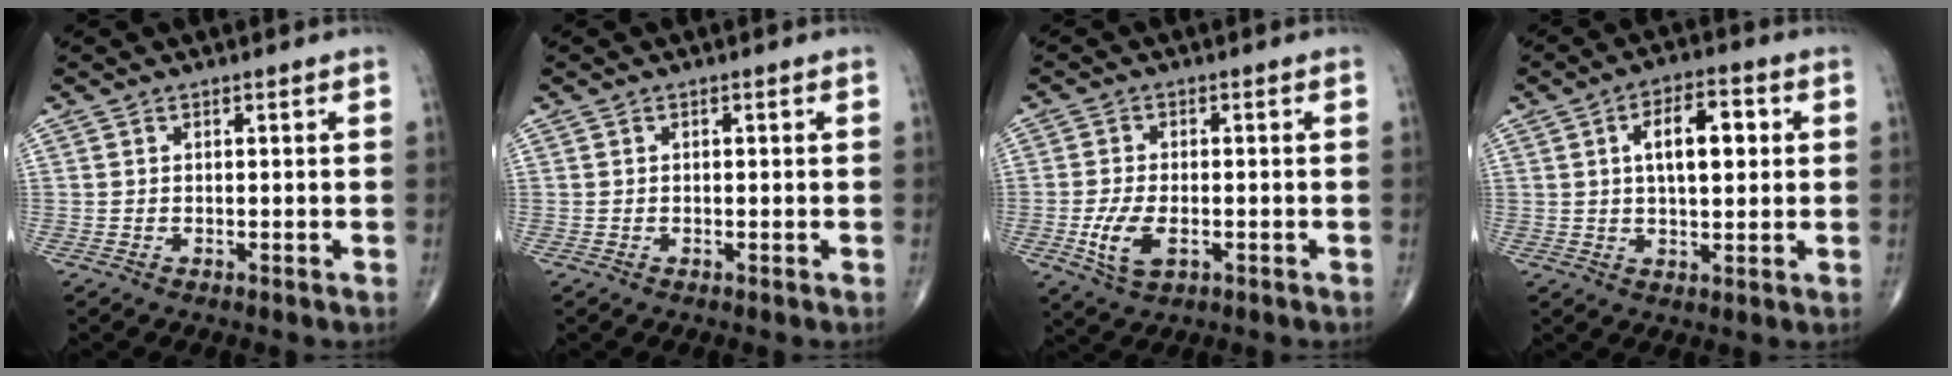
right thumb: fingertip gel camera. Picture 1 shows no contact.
{"total": 0.0}
{"total": 6.7, "force": [-1.8, 3.4, 5.4], "torque": [-0.115, -0.002, -0.029]}
{"total": 9.7, "force": [2.1, 4.6, 8.3], "torque": [-0.114, 0.007, 0.030]}